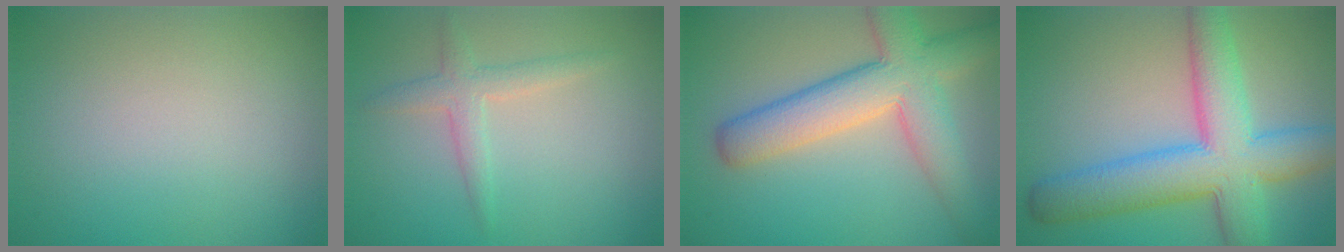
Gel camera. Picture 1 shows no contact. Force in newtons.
{"total": 2.1, "press": 2.1, "slide": 0.0}
{"total": 7.8, "press": 7.8, "slide": 0.4}
{"total": 9.4, "press": 9.4, "slide": 0.4}